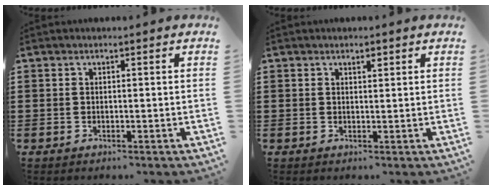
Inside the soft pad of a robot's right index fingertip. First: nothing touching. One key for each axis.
{"total": 1.1, "fx": 0.8, "fy": 0.5, "fz": 0.6, "tx": -0.013, "ty": 0.003, "tz": 0.015}